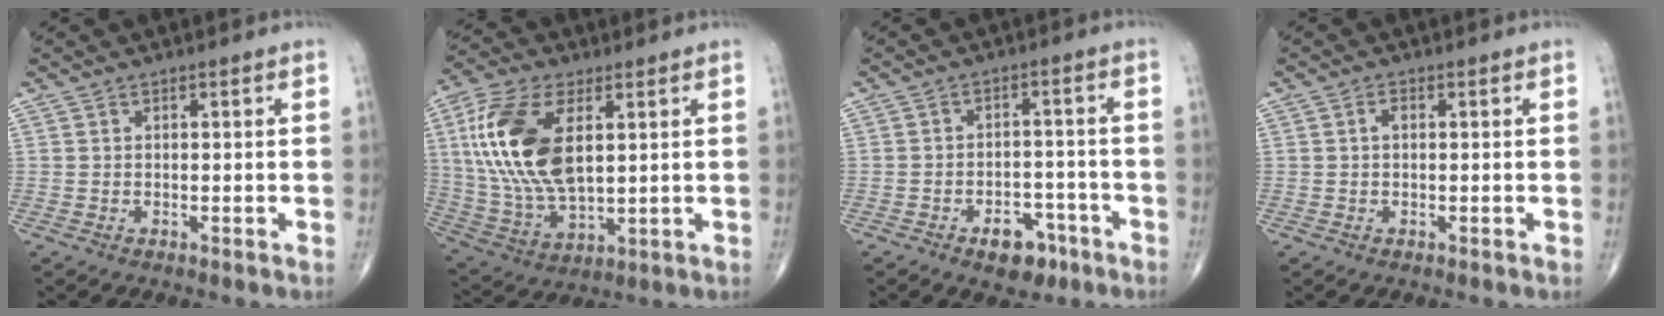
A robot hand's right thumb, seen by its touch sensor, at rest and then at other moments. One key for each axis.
{"total": 19.2, "fx": 4.4, "fy": 9.8, "fz": 15.9, "tx": -0.332, "ty": -0.012, "tz": 0.086}
{"total": 7.0, "fx": -4.1, "fy": 4.3, "fz": 3.8, "tx": -0.023, "ty": 0.034, "tz": -0.057}
{"total": 1.5, "fx": 0.1, "fy": 0.9, "fz": 1.2, "tx": -0.021, "ty": 0.004, "tz": 0.001}